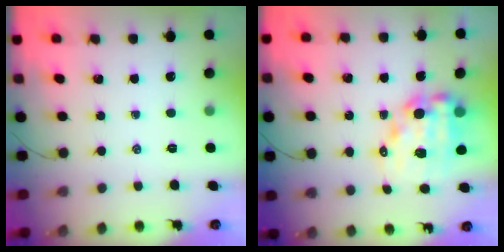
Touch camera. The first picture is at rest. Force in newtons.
{"total": 12.6, "press": 12.2, "slide": 3.3}